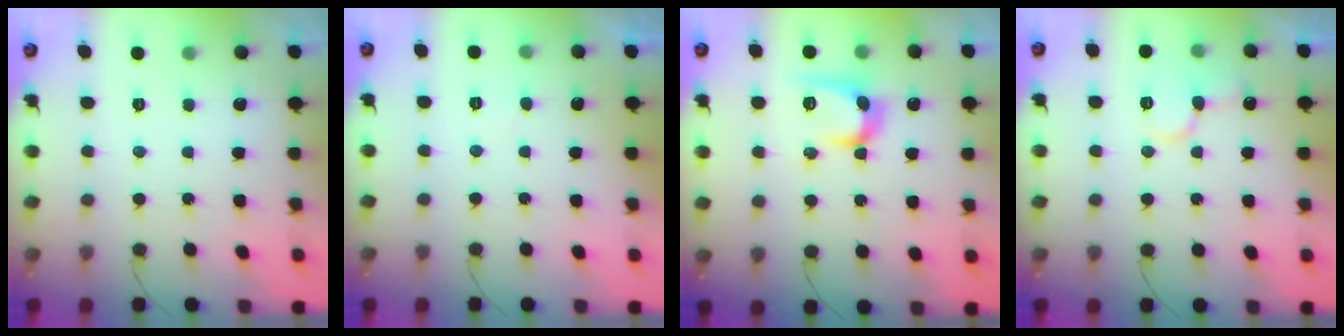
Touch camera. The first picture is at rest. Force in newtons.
{"total": 2.3, "press": 2.3, "slide": 0.2}
{"total": 11.0, "press": 11.0, "slide": 0.7}
{"total": 10.4, "press": 10.3, "slide": 1.3}